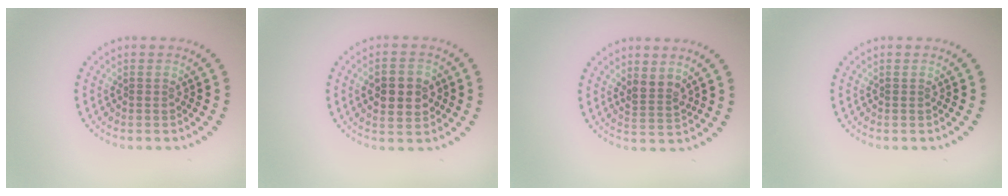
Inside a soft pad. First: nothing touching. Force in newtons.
{"total": 4.4, "press": 4.4, "slide": 0.1}
{"total": 2.0, "press": 1.7, "slide": 1.0}
{"total": 0.0}